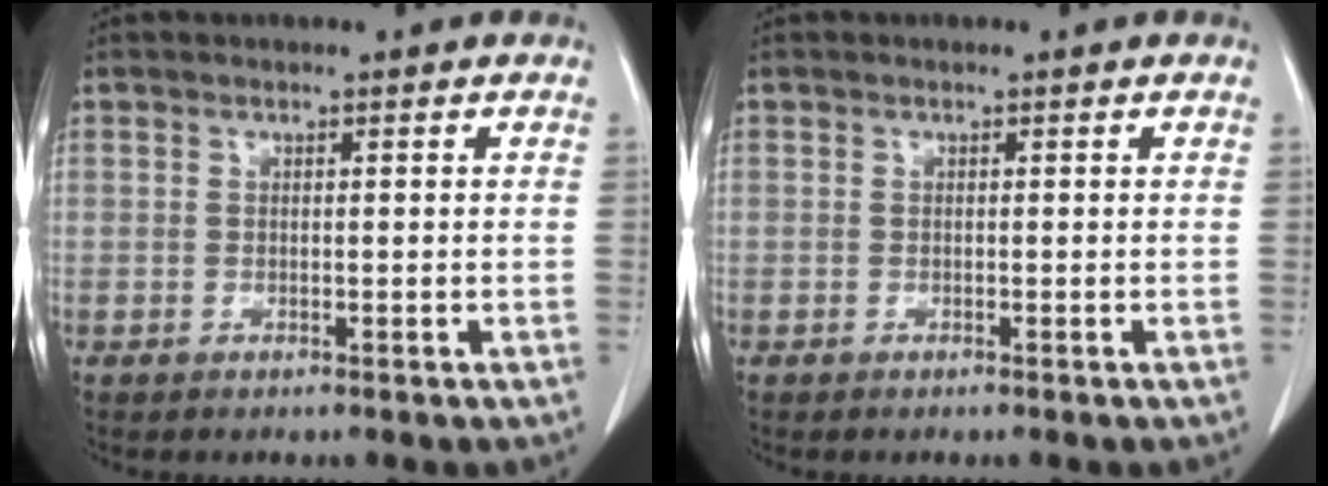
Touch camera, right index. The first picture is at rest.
{"total": 0.0}